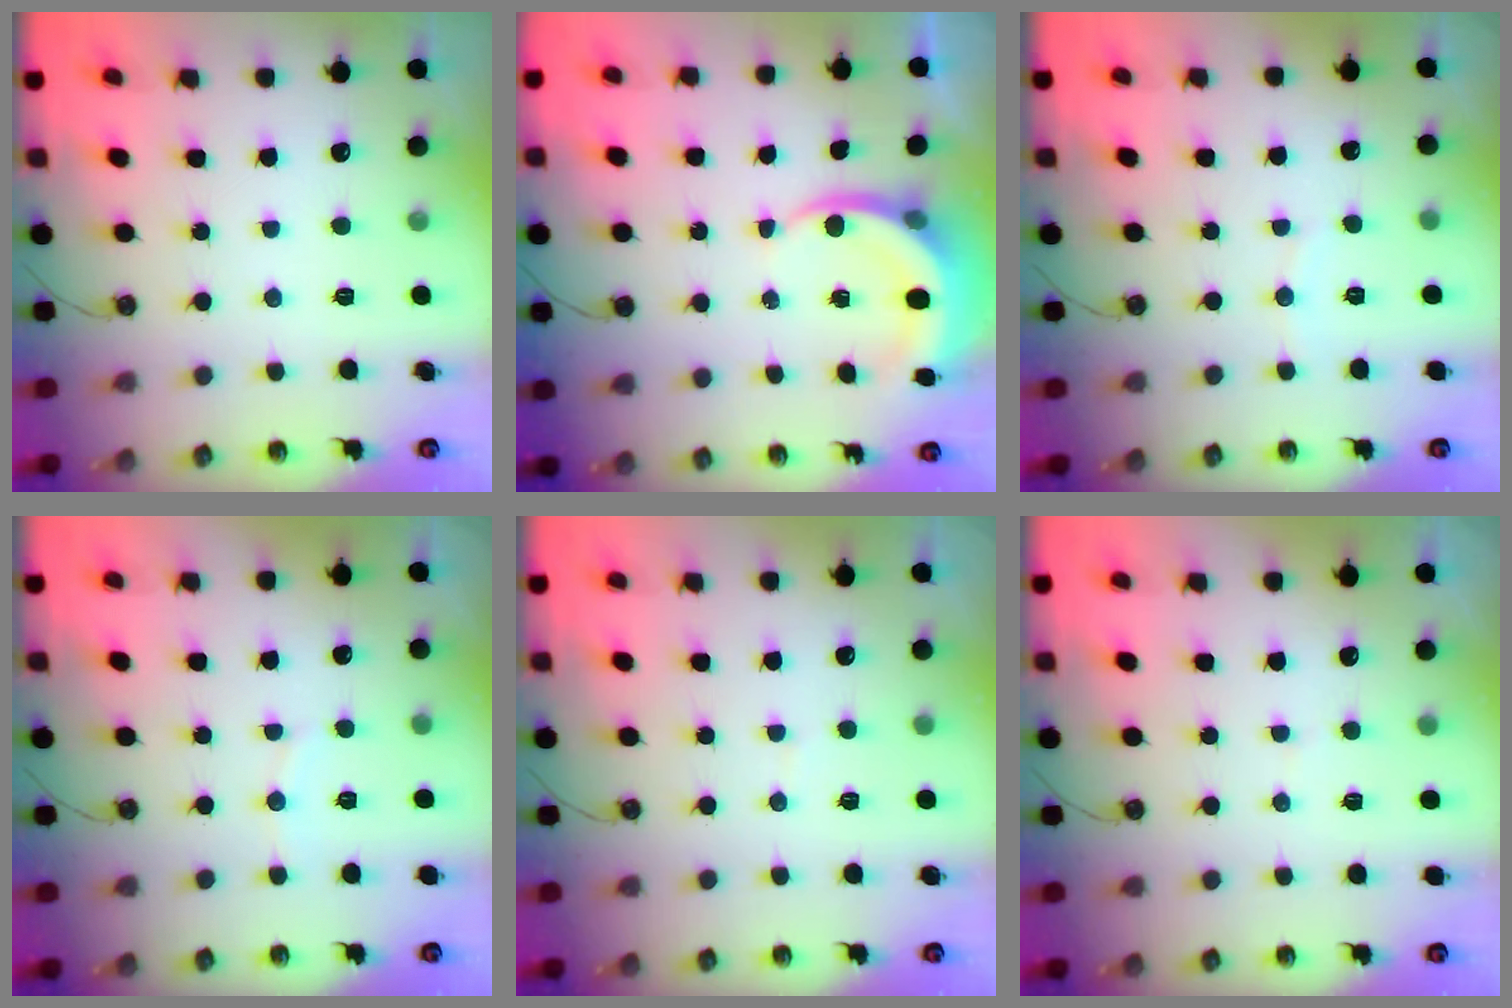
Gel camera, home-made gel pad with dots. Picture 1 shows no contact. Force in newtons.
{"total": 5.8, "press": 5.8, "slide": 0.6}
{"total": 2.6, "press": 2.6, "slide": 0.3}
{"total": 3.7, "press": 3.6, "slide": 0.8}
{"total": 2.6, "press": 2.6, "slide": 0.2}
{"total": 3.6, "press": 3.5, "slide": 0.3}